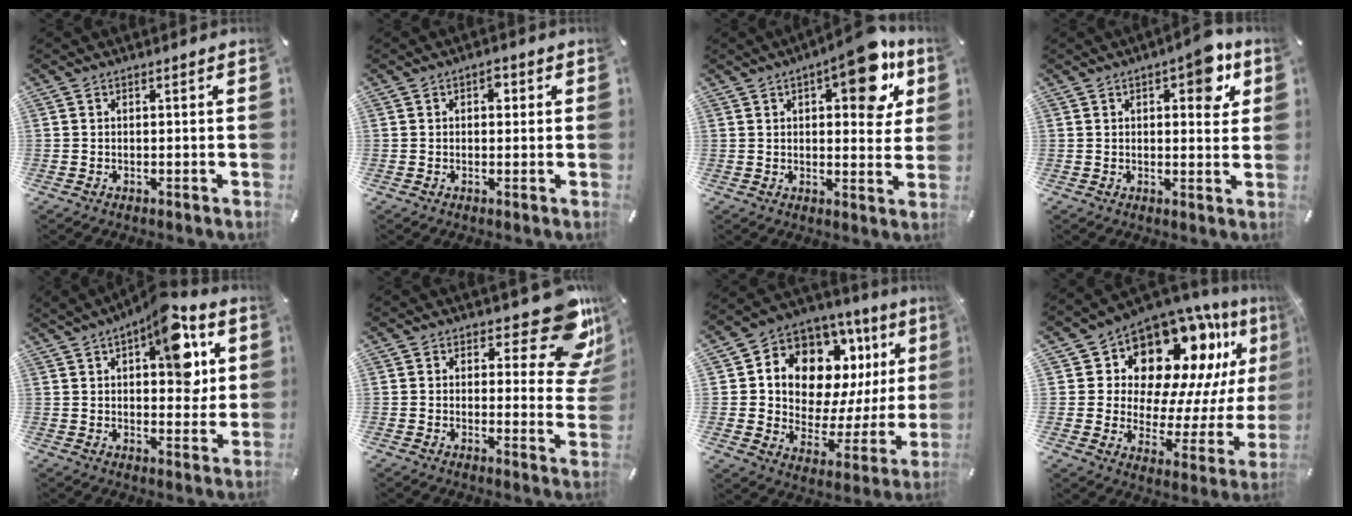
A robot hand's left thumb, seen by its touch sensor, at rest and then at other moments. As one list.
[{"total": 2.5, "force": [0.7, 1.6, 1.7], "torque": [-0.013, -0.001, 0.004]}, {"total": 13.6, "force": [6.5, 6.0, 10.3], "torque": [-0.125, -0.030, 0.102]}, {"total": 8.6, "force": [3.9, 4.1, 6.5], "torque": [-0.069, -0.020, 0.056]}, {"total": 13.8, "force": [6.1, 6.6, 10.5], "torque": [-0.124, -0.032, 0.099]}, {"total": 15.5, "force": [9.1, 6.3, 10.8], "torque": [-0.115, -0.075, 0.152]}, {"total": 13.2, "force": [7.7, 8.8, 6.2], "torque": [-0.102, -0.073, 0.137]}, {"total": 15.6, "force": [11.3, 9.0, 6.1], "torque": [-0.088, -0.115, 0.191]}]